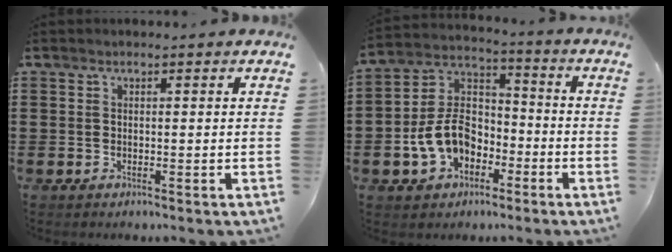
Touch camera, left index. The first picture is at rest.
{"total": 9.0, "force": [-3.4, 6.5, 5.2], "torque": [-0.140, 0.011, -0.070]}